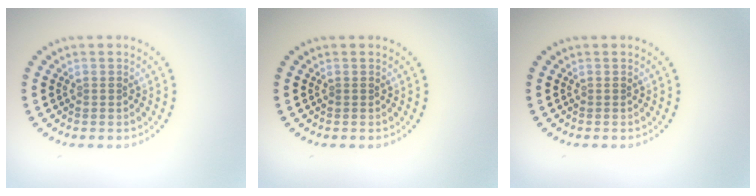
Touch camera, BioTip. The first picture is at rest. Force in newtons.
{"total": 0.0}
{"total": 0.0}